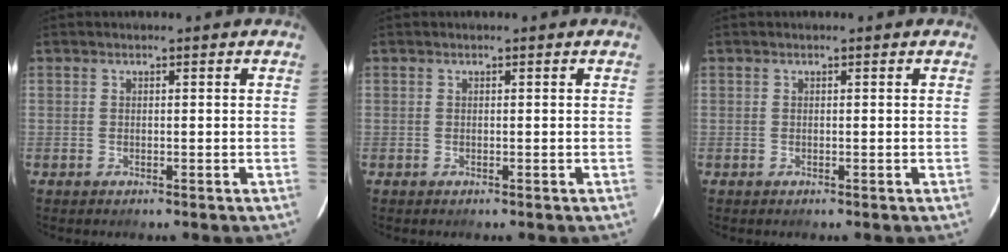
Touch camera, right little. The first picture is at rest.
{"total": 0.0}
{"total": 0.0}